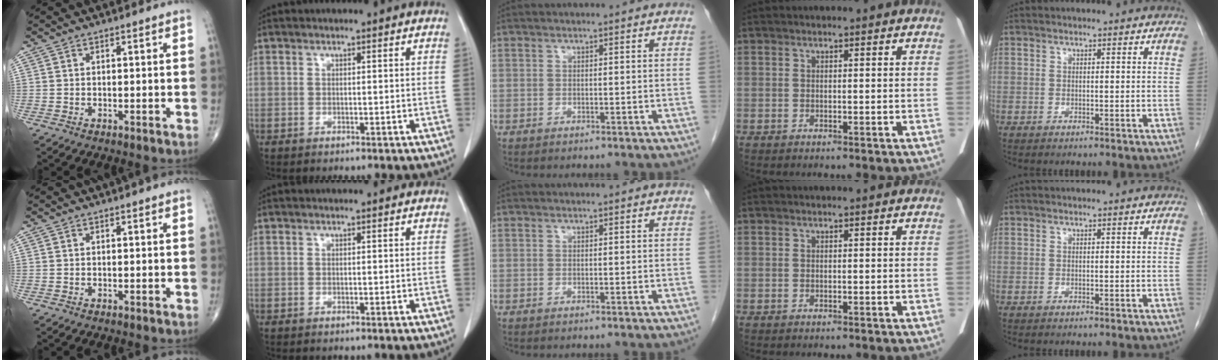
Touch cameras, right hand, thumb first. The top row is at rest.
{}